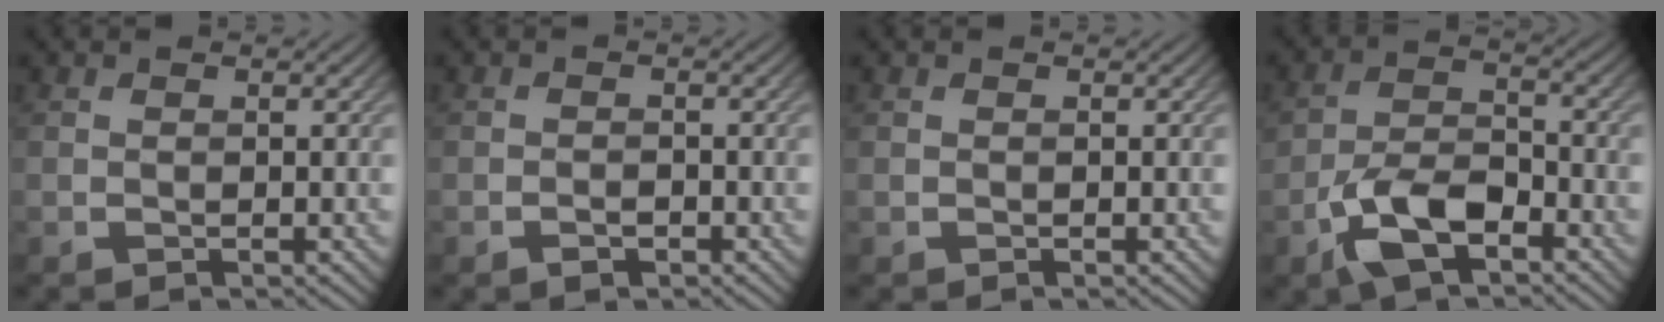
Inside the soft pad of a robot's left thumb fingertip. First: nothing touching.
{"total": 1.5, "force": [-1.0, 0.8, 0.9], "torque": [-0.016, 0.000, -0.018]}
{"total": 0.0}
{"total": 7.8, "force": [-4.3, 3.7, 5.3], "torque": [-0.109, 0.002, -0.092]}